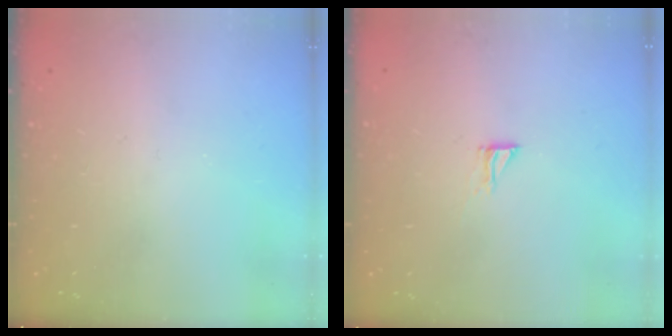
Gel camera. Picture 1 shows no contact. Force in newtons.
{"total": 4.2, "press": 4.2, "slide": 0.2}